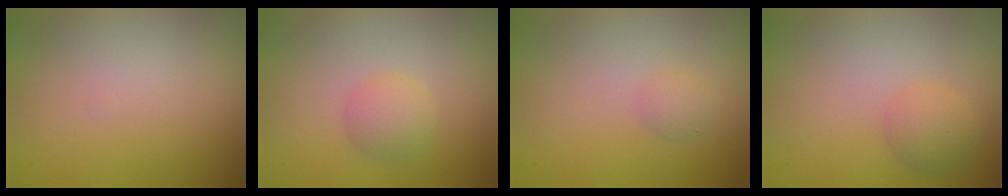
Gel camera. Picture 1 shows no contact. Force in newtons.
{"total": 2.1, "press": 2.1, "slide": 0.0}
{"total": 1.1, "press": 1.1, "slide": 0.0}
{"total": 2.0, "press": 2.0, "slide": 0.1}